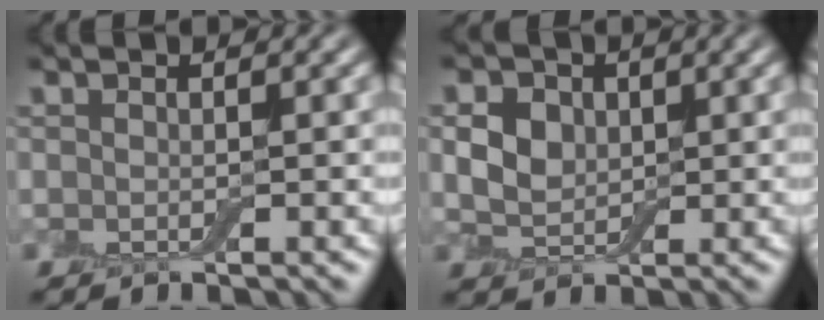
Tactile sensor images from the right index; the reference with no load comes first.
{"total": 5.0, "force": [1.8, 3.8, 2.6], "torque": [-0.057, 0.017, 0.018]}